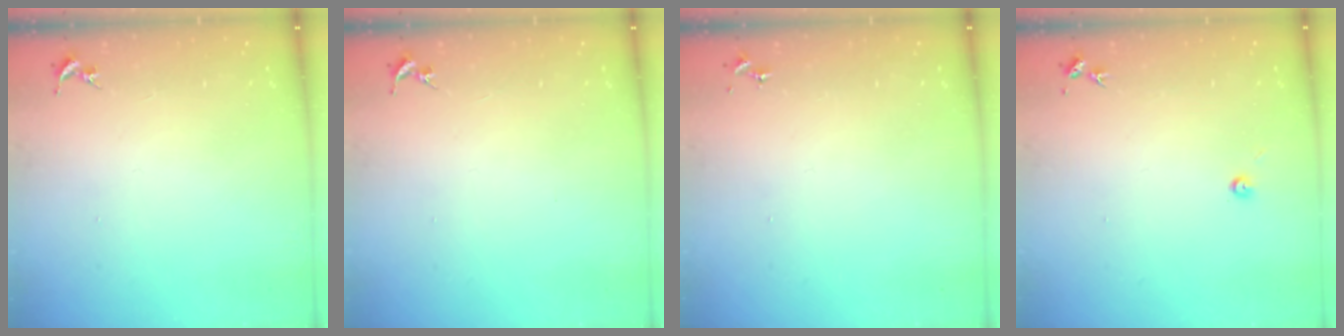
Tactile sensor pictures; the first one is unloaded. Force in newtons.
{"total": 0.0}
{"total": 0.0}
{"total": 2.7, "press": 2.7, "slide": 0.2}